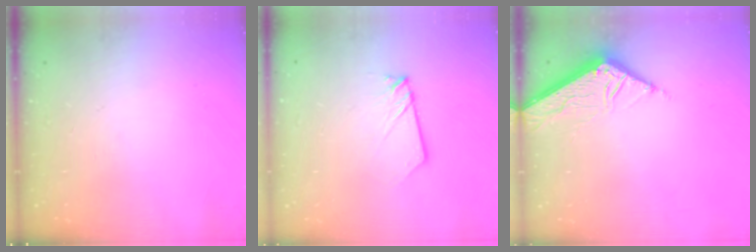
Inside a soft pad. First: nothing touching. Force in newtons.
{"total": 1.9, "press": 1.9, "slide": 0.2}
{"total": 7.0, "press": 6.9, "slide": 0.4}